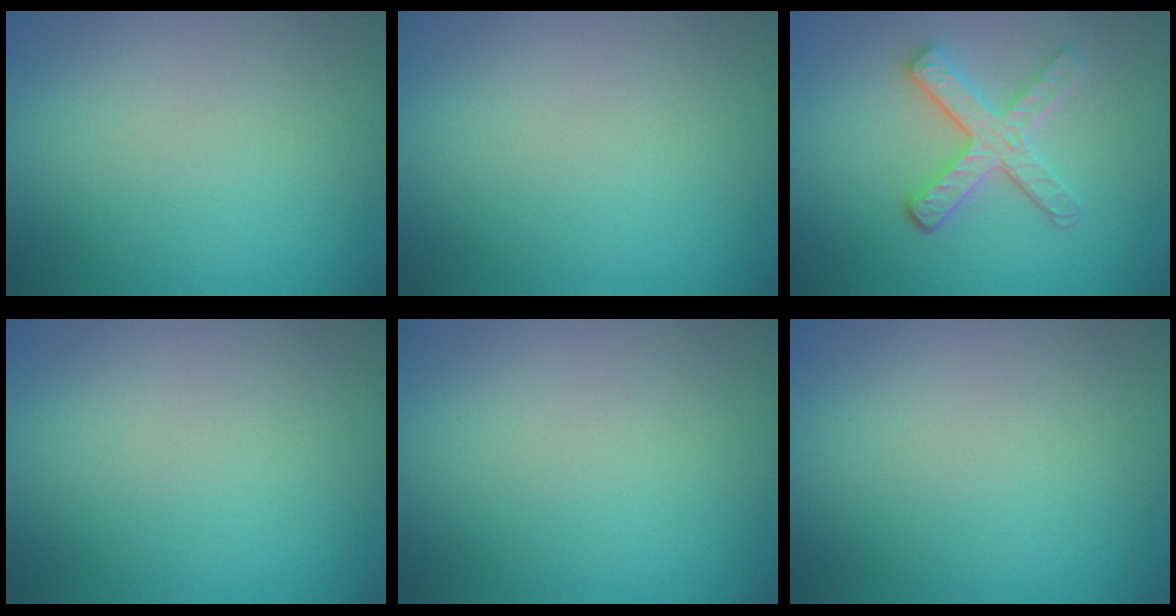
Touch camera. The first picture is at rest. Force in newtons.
{"total": 0.0}
{"total": 3.6, "press": 3.1, "slide": 1.9}
{"total": 0.0}
{"total": 0.0}
{"total": 0.0}